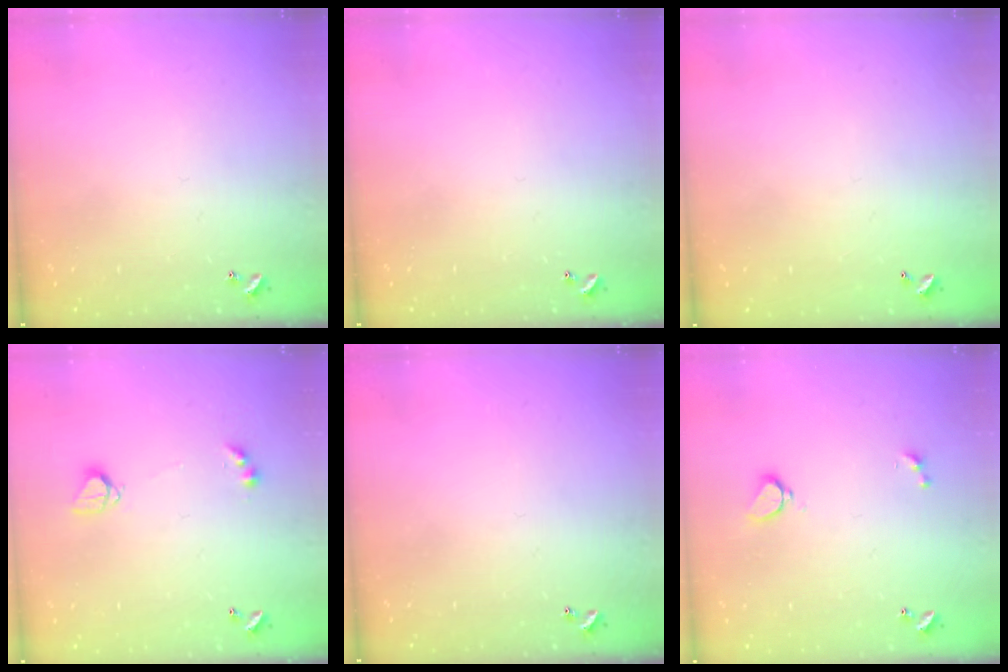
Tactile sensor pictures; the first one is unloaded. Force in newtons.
{"total": 0.0}
{"total": 2.9, "press": 2.9, "slide": 0.1}
{"total": 3.3, "press": 3.2, "slide": 0.4}
{"total": 0.0}
{"total": 2.9, "press": 2.4, "slide": 1.6}